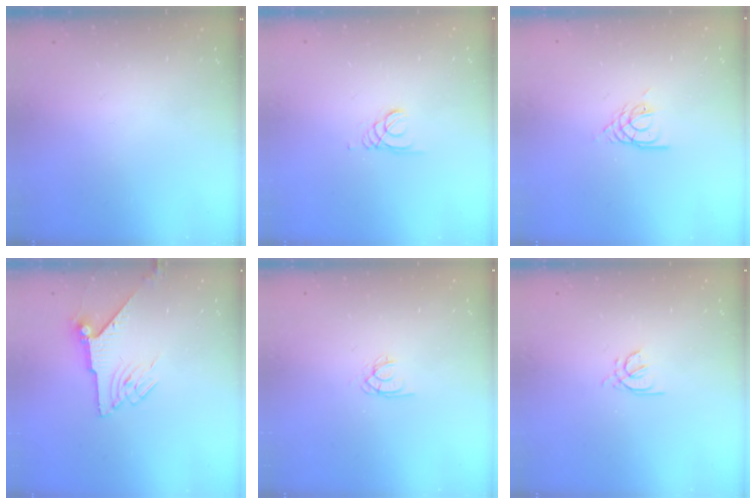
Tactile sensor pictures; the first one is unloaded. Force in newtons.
{"total": 1.5, "press": 1.5, "slide": 0.1}
{"total": 5.2, "press": 5.2, "slide": 0.3}
{"total": 7.0, "press": 7.0, "slide": 0.3}
{"total": 1.7, "press": 1.7, "slide": 0.1}
{"total": 2.8, "press": 2.7, "slide": 0.8}